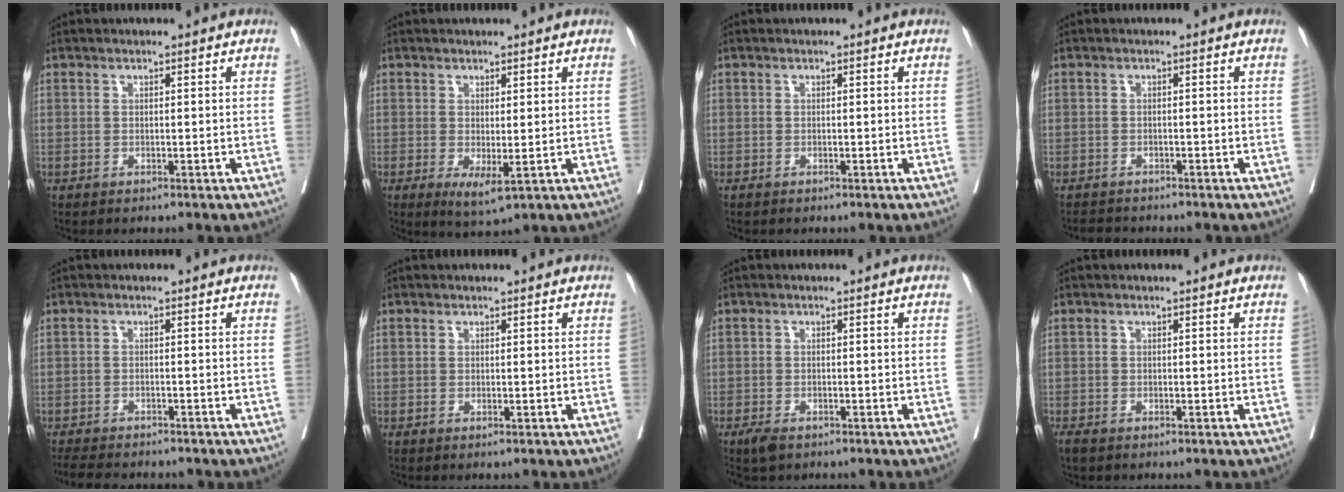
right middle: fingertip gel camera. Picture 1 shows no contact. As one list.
[{"total": 3.5, "force": [-0.6, 1.0, 3.3], "torque": [-0.053, -0.012, 0.000]}, {"total": 0.0}, {"total": 2.7, "force": [-2.5, 0.8, 0.3], "torque": [-0.007, -0.009, -0.041]}, {"total": 7.7, "force": [-6.9, 1.8, 3.0], "torque": [-0.046, -0.010, -0.103]}, {"total": 0.0}, {"total": 2.3, "force": [-1.6, 1.0, 1.4], "torque": [-0.031, -0.004, -0.024]}, {"total": 1.2, "force": [-0.9, 0.4, 0.7], "torque": [-0.021, -0.007, -0.017]}]